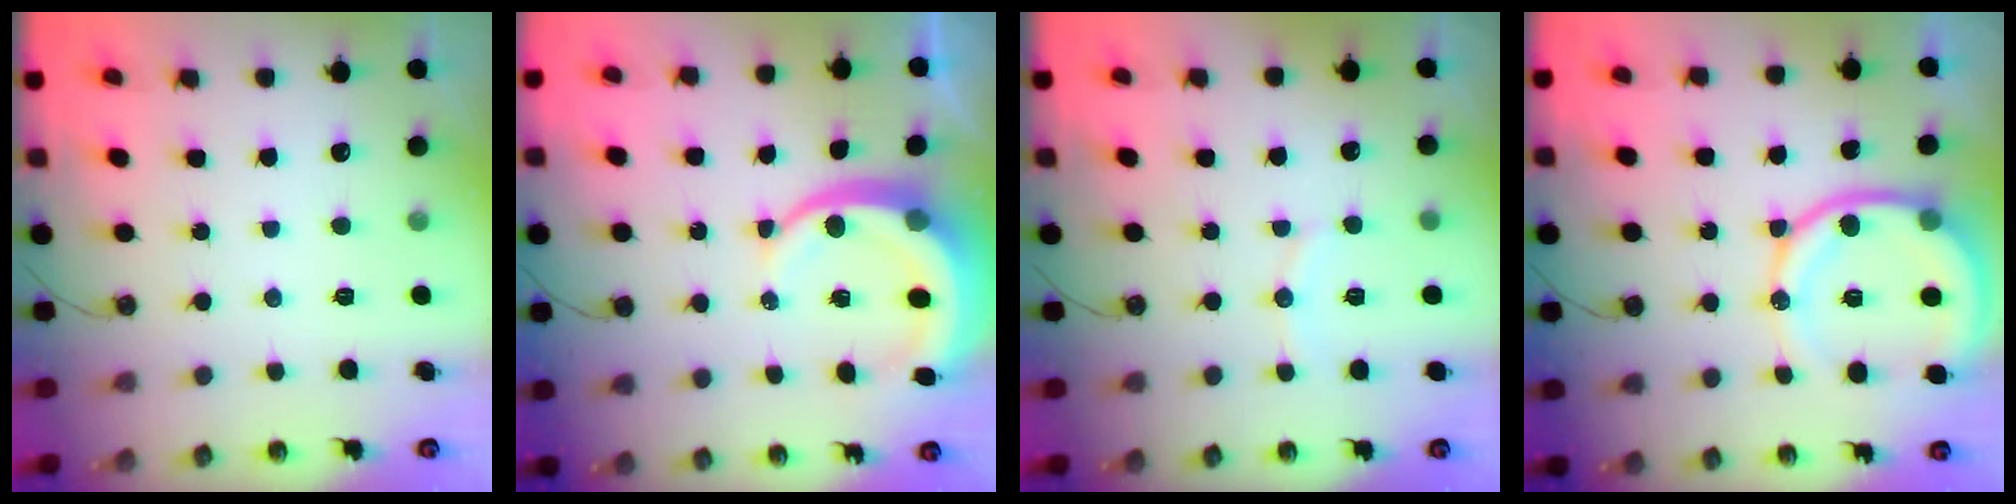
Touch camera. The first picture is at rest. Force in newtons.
{"total": 10.0, "press": 9.9, "slide": 1.4}
{"total": 5.7, "press": 5.5, "slide": 1.5}
{"total": 14.6, "press": 14.4, "slide": 2.0}